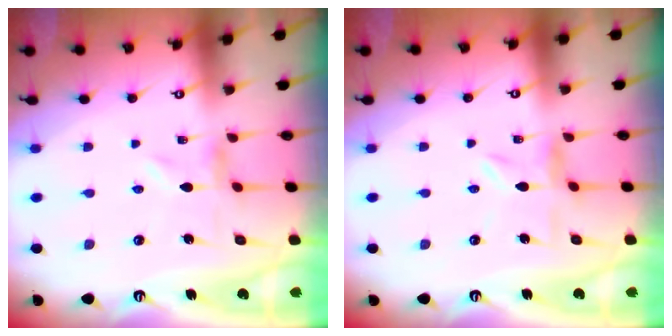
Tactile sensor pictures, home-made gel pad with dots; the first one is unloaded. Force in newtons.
{"total": 3.4, "press": 3.3, "slide": 0.3}